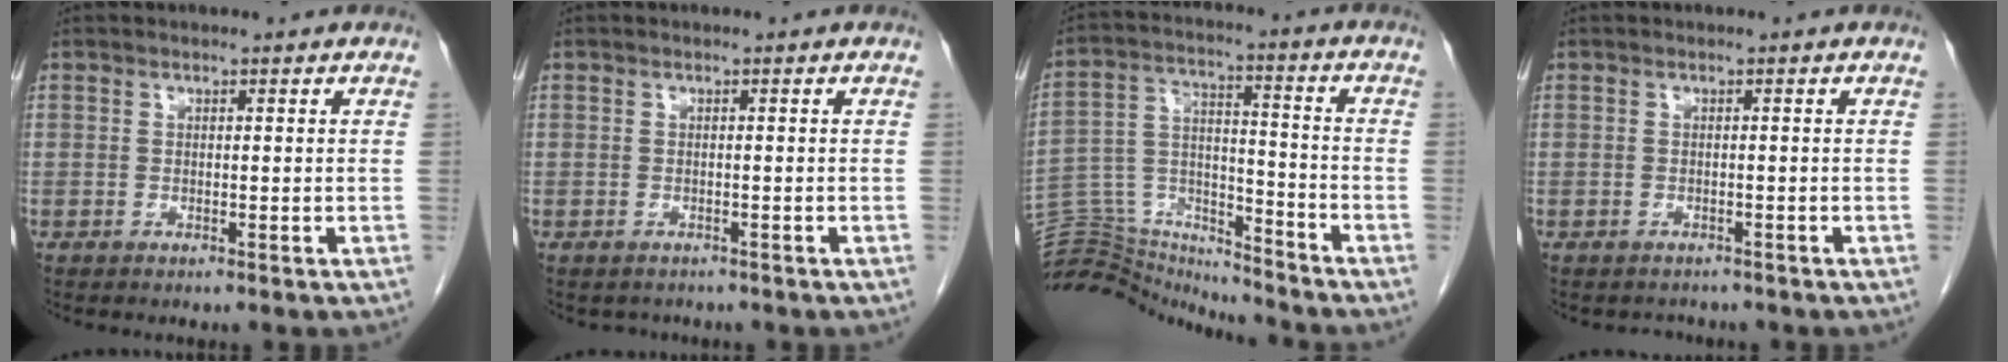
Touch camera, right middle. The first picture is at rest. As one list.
[{"total": 1.6, "force": [-1.3, 0.9, 0.0], "torque": [-0.005, 0.000, -0.018]}, {"total": 14.0, "force": [-13.9, 1.5, 0.2], "torque": [-0.014, 0.056, -0.242]}, {"total": 1.8, "force": [-1.5, 0.9, -0.2], "torque": [-0.002, -0.002, -0.024]}]